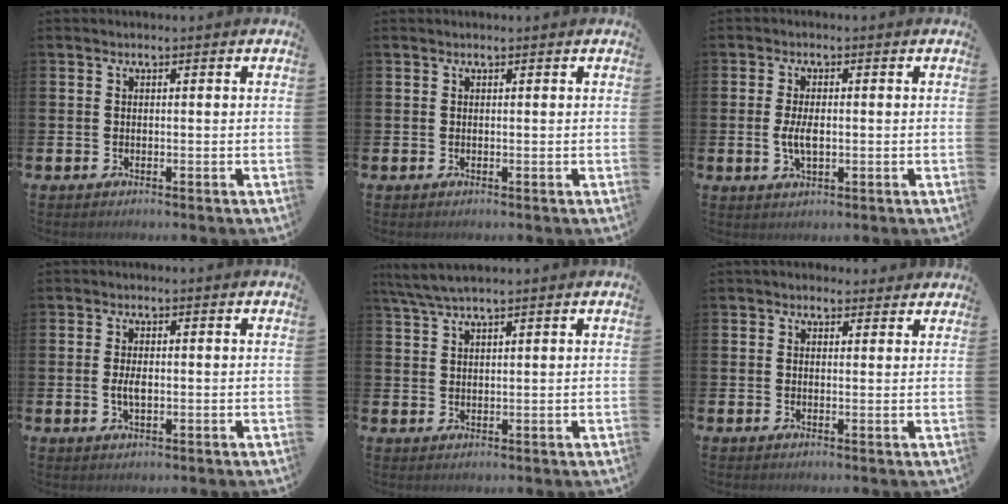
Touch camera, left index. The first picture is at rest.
{"total": 0.0}
{"total": 3.5, "force": [-0.2, 1.6, 3.1], "torque": [-0.048, 0.000, -0.006]}
{"total": 2.3, "force": [-0.1, 1.1, 2.0], "torque": [-0.036, 0.002, -0.004]}
{"total": 3.8, "force": [3.2, 0.3, 1.9], "torque": [-0.050, -0.003, 0.061]}
{"total": 1.8, "force": [1.6, 0.8, 0.1], "torque": [0.005, 0.000, 0.027]}